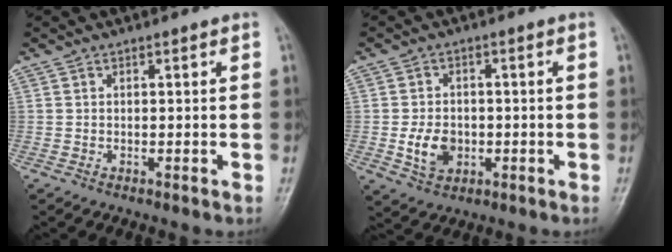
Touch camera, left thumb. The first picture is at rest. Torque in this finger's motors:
{"motor_torque": [0.18, 1.47, 0.49, -0.04, 0.02]}